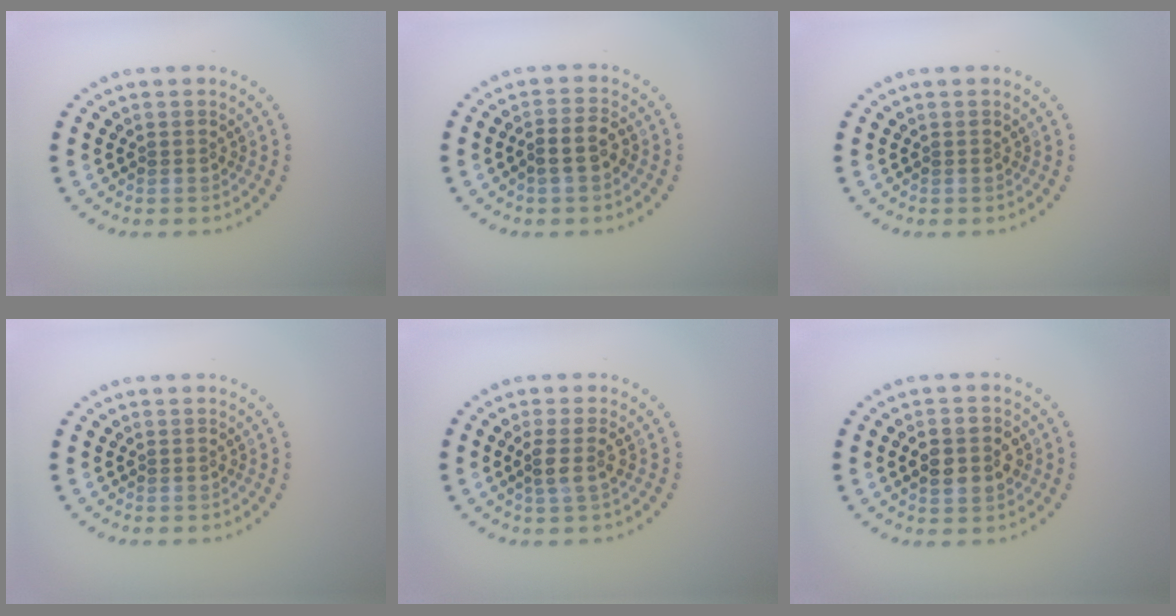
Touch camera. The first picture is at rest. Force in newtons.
{"total": 2.3, "press": 2.1, "slide": 0.8}
{"total": 0.0}
{"total": 0.0}
{"total": 2.0, "press": 1.6, "slide": 1.2}
{"total": 3.8, "press": 3.8, "slide": 0.1}